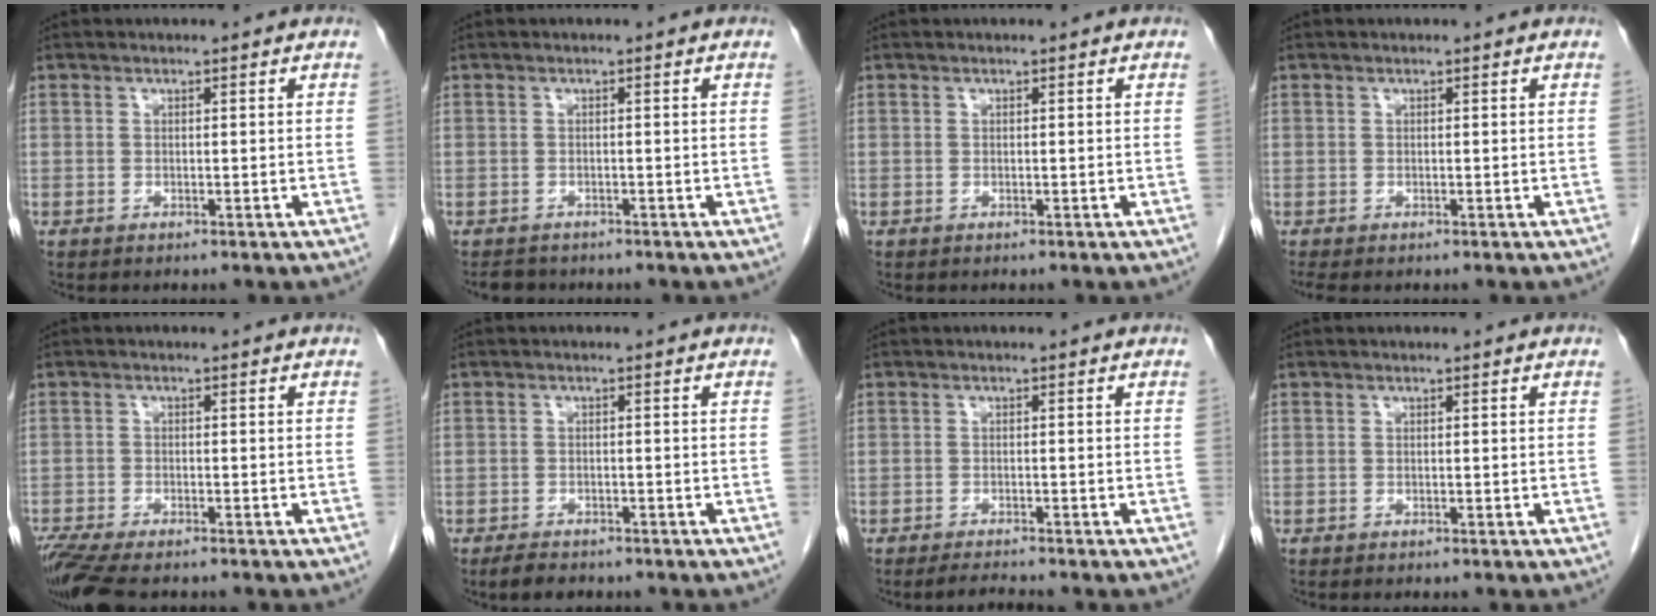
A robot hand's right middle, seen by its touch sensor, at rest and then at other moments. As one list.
[{"total": 2.3, "force": [-2.1, 1.1, 0.1], "torque": [-0.009, -0.002, -0.031]}, {"total": 0.0}, {"total": 1.4, "force": [-1.1, 0.6, 0.5], "torque": [-0.008, -0.002, -0.017]}, {"total": 9.1, "force": [-7.3, 2.3, 4.9], "torque": [-0.089, -0.016, -0.121]}, {"total": 2.9, "force": [-2.3, 1.2, 1.2], "torque": [-0.027, -0.003, -0.035]}, {"total": 1.9, "force": [-1.8, -0.4, 0.5], "torque": [-0.018, -0.012, -0.031]}, {"total": 0.0}]